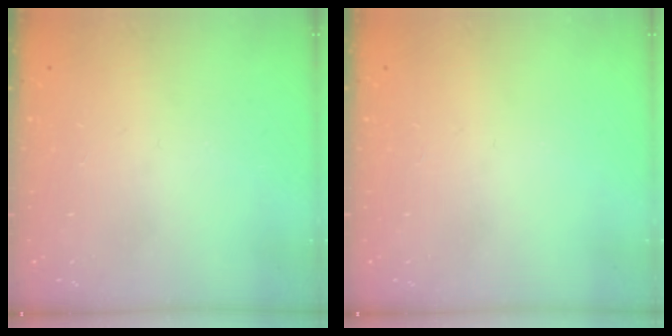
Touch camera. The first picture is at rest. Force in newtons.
{"total": 0.0}